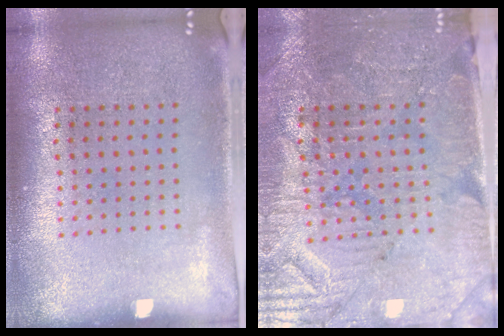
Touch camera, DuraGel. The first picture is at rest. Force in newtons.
{"total": 3.7, "press": 3.5, "slide": 1.4}